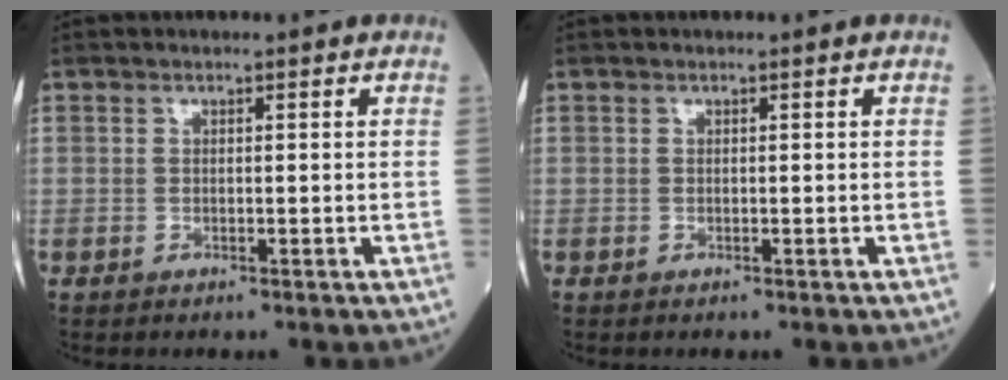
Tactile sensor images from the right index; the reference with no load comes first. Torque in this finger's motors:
{"motor_torque": [0.00, 0.00, 0.00, -0.01]}